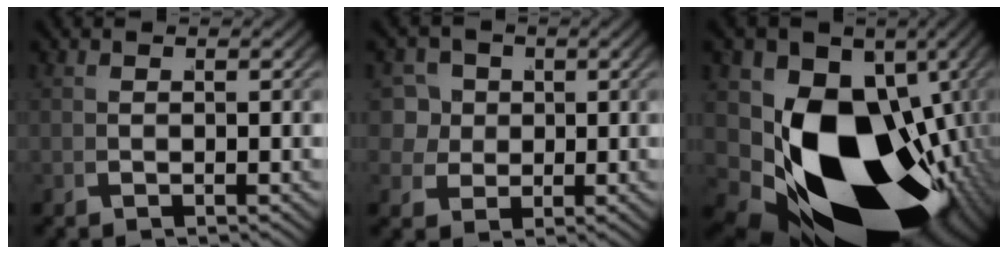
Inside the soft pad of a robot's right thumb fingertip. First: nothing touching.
{"total": 5.9, "force": [0.9, 5.2, 2.7], "torque": [-0.061, -0.024, 0.024]}
{"total": 31.9, "force": [-5.6, 20.3, 23.9], "torque": [-0.417, -0.093, -0.047]}